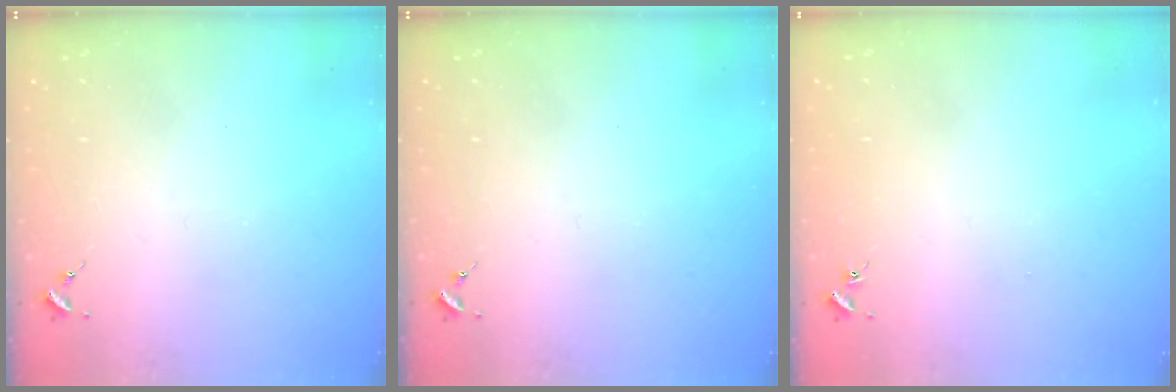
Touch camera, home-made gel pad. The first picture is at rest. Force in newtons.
{"total": 0.0}
{"total": 0.6, "press": 0.6, "slide": 0.1}